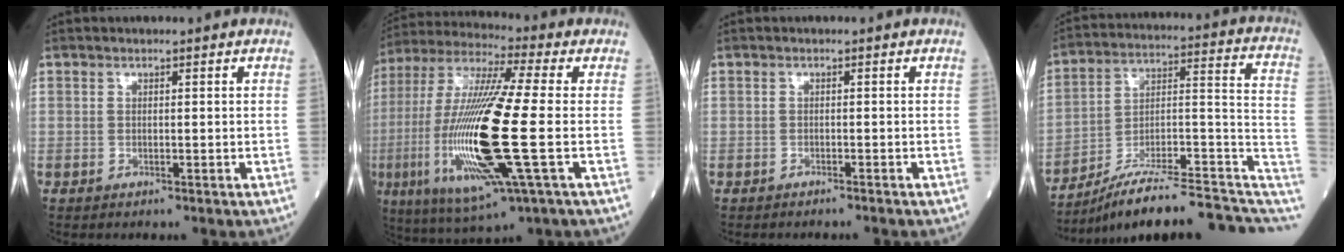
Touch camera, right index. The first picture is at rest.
{"total": 22.0, "force": [-3.7, 1.7, 21.6], "torque": [-0.482, -0.025, -0.068]}
{"total": 1.9, "force": [-1.7, -0.1, 0.8], "torque": [-0.013, 0.001, -0.019]}
{"total": 19.2, "force": [-15.8, 3.5, 10.4], "torque": [-0.107, 0.060, -0.234]}